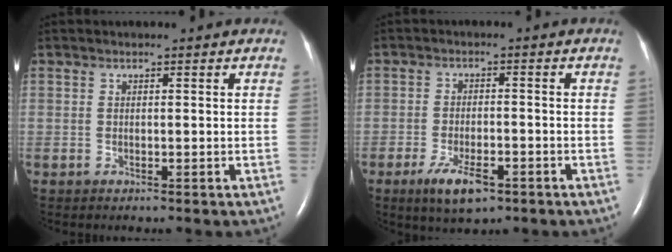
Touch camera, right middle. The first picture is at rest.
{"total": 6.2, "force": [-3.6, 2.1, 4.5], "torque": [-0.088, -0.008, -0.055]}